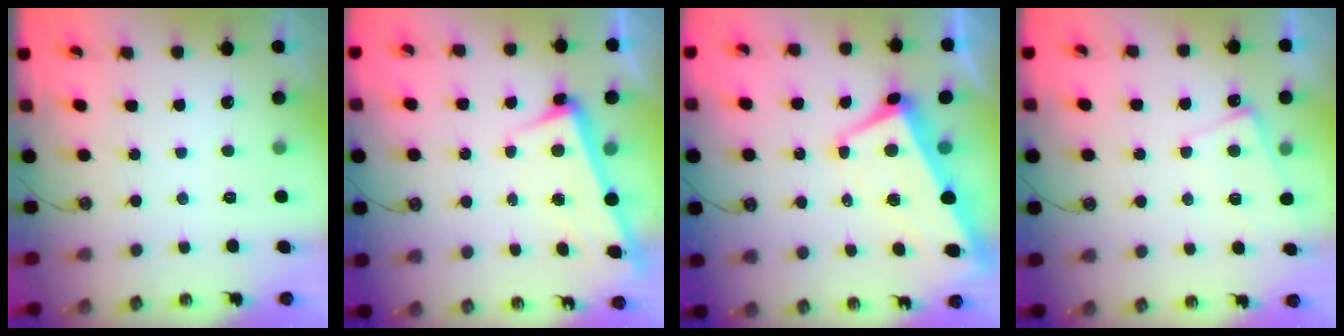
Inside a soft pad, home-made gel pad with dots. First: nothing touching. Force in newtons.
{"total": 2.6, "press": 2.4, "slide": 1.0}
{"total": 1.7, "press": 1.1, "slide": 1.3}
{"total": 5.0, "press": 5.0, "slide": 0.3}